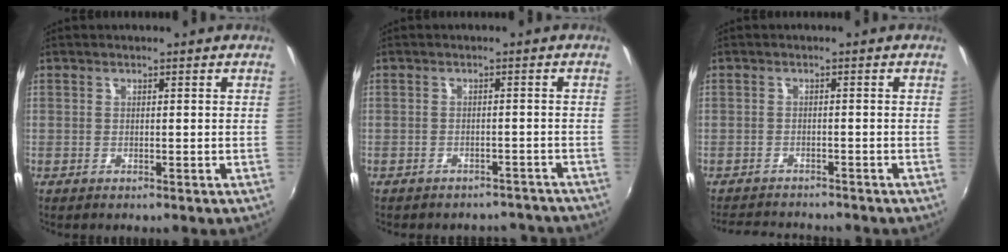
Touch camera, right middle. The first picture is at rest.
{"total": 8.2, "force": [-7.3, 3.4, 1.6], "torque": [-0.033, 0.014, -0.078]}
{"total": 6.2, "force": [-5.8, 1.8, 1.4], "torque": [-0.048, 0.005, -0.090]}